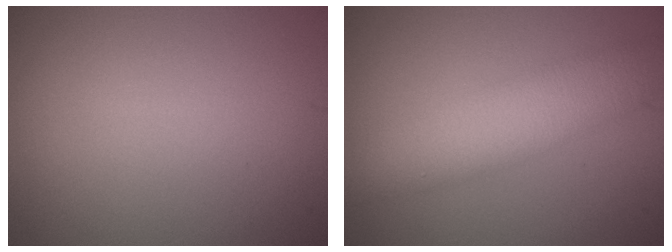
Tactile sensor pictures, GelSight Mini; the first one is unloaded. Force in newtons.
{"total": 5.0, "press": 5.0, "slide": 0.1}